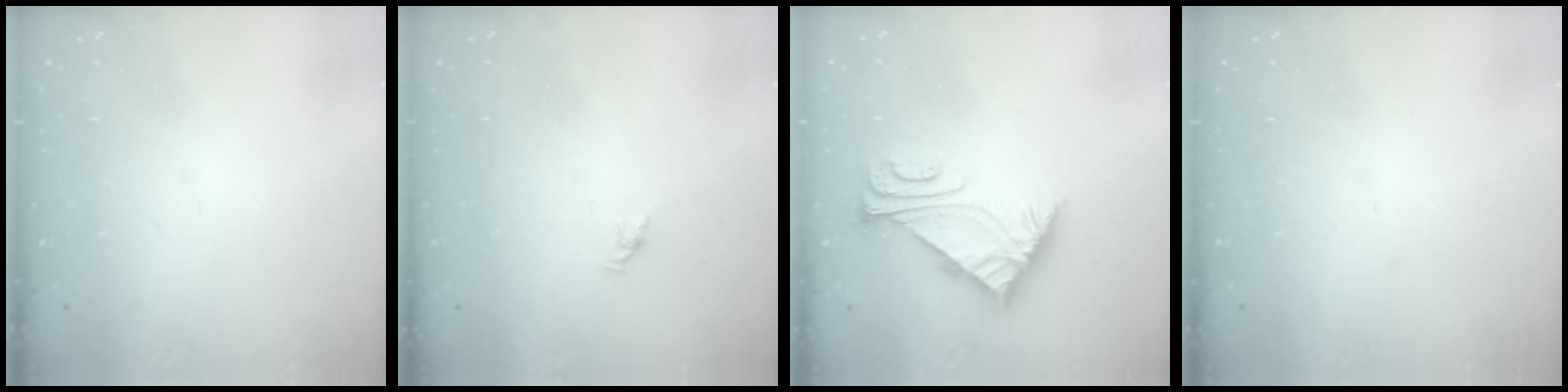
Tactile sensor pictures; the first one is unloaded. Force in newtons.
{"total": 0.5, "press": 0.3, "slide": 0.4}
{"total": 5.8, "press": 5.7, "slide": 0.6}
{"total": 0.0}